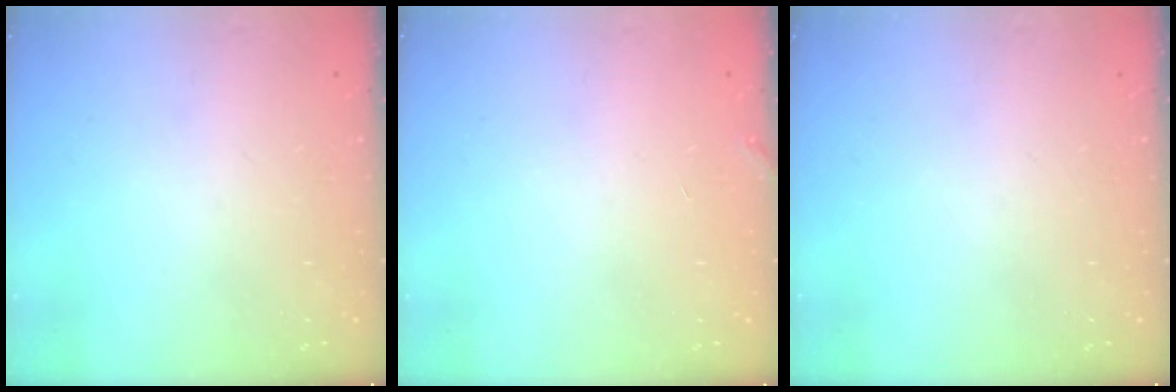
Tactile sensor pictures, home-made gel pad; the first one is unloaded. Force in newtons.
{"total": 2.3, "press": 2.3, "slide": 0.1}
{"total": 0.0}